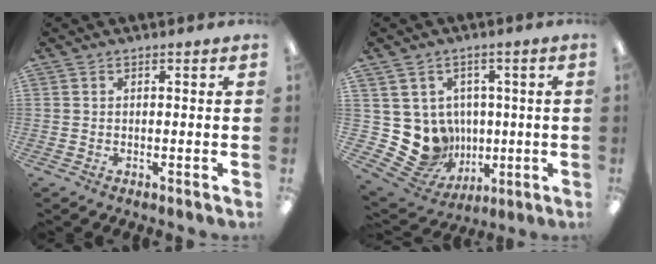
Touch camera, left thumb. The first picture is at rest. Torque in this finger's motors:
{"motor_torque": [-0.45, 0.37, -0.05, 0.05, 0.03]}